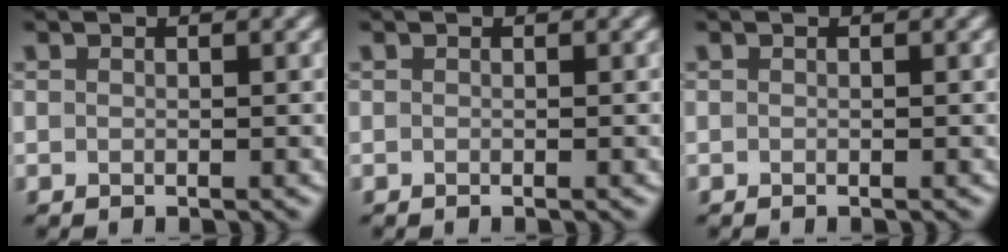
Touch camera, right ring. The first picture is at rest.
{"total": 0.0}
{"total": 0.0}